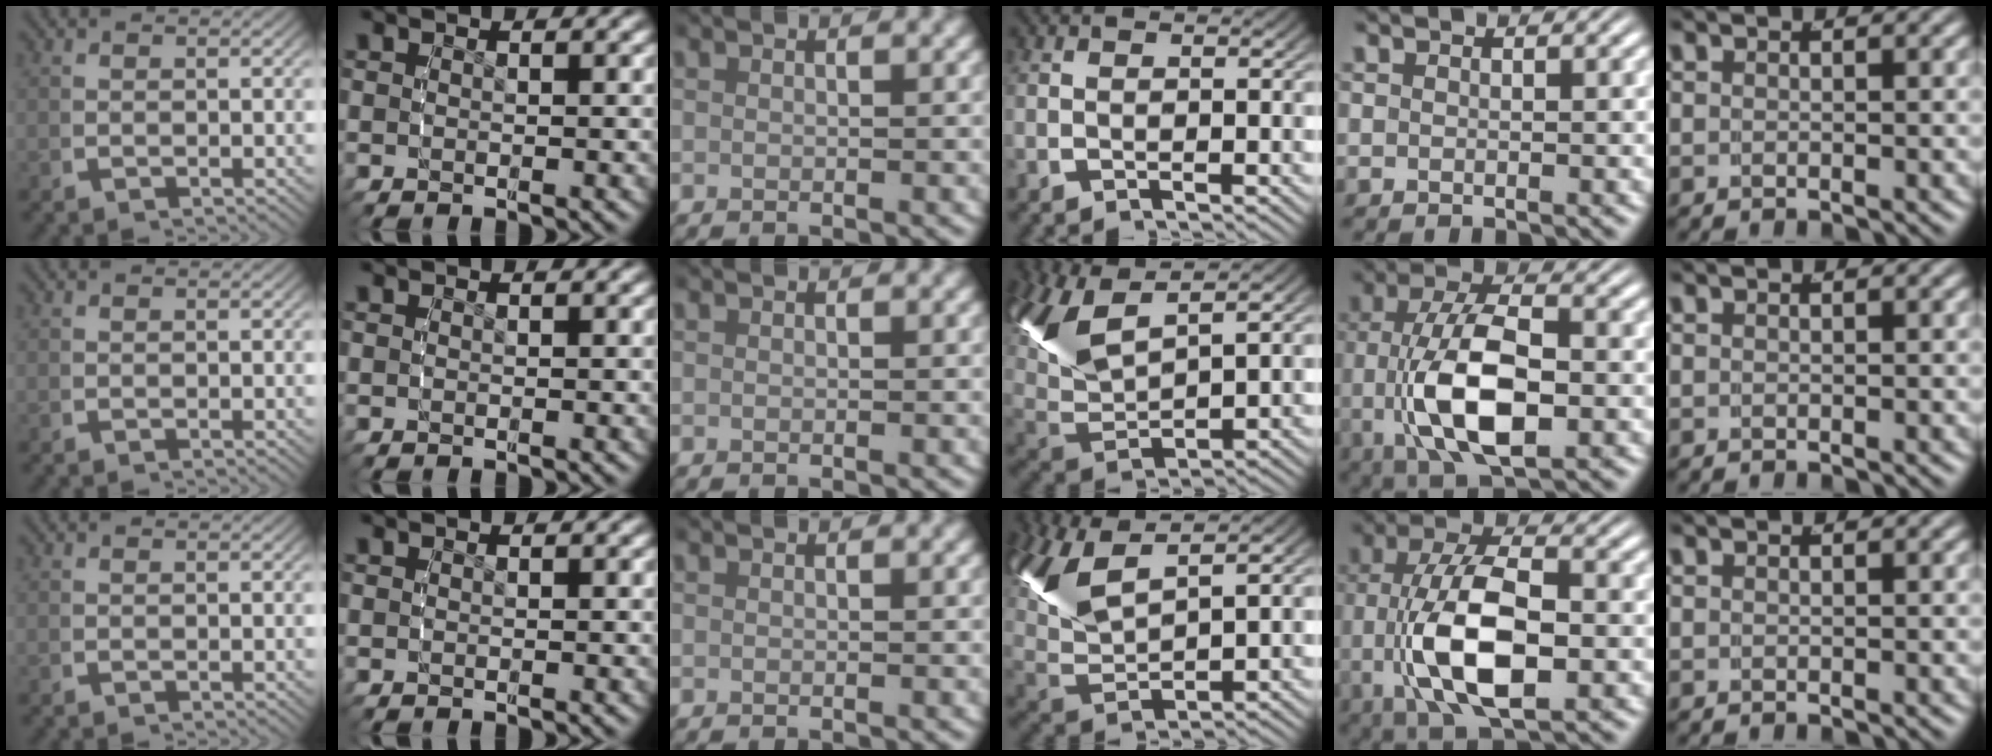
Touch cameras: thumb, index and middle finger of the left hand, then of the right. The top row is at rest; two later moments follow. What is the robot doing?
{"motion": "grasp_and_lifting", "object": "bottle cap"}